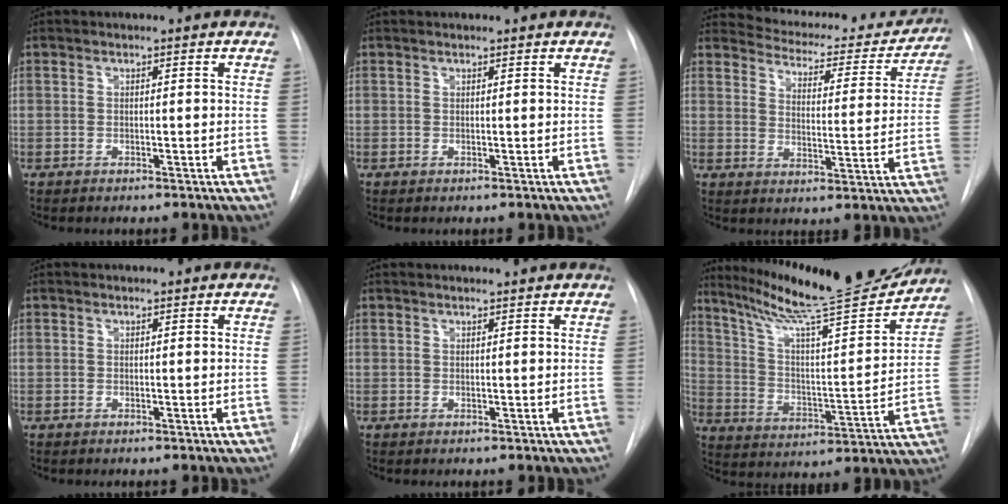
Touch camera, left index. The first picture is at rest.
{"total": 1.0, "force": [1.0, 0.1, 0.1], "torque": [-0.006, 0.011, 0.016]}
{"total": 17.3, "force": [16.3, 4.3, 3.8], "torque": [-0.034, -0.032, 0.197]}
{"total": 1.1, "force": [1.0, 0.3, 0.3], "torque": [-0.007, 0.013, 0.014]}
{"total": 3.1, "force": [3.0, 0.2, 0.7], "torque": [-0.012, 0.015, 0.039]}
{"total": 22.1, "force": [19.9, 0.8, 9.5], "torque": [-0.158, -0.045, 0.298]}